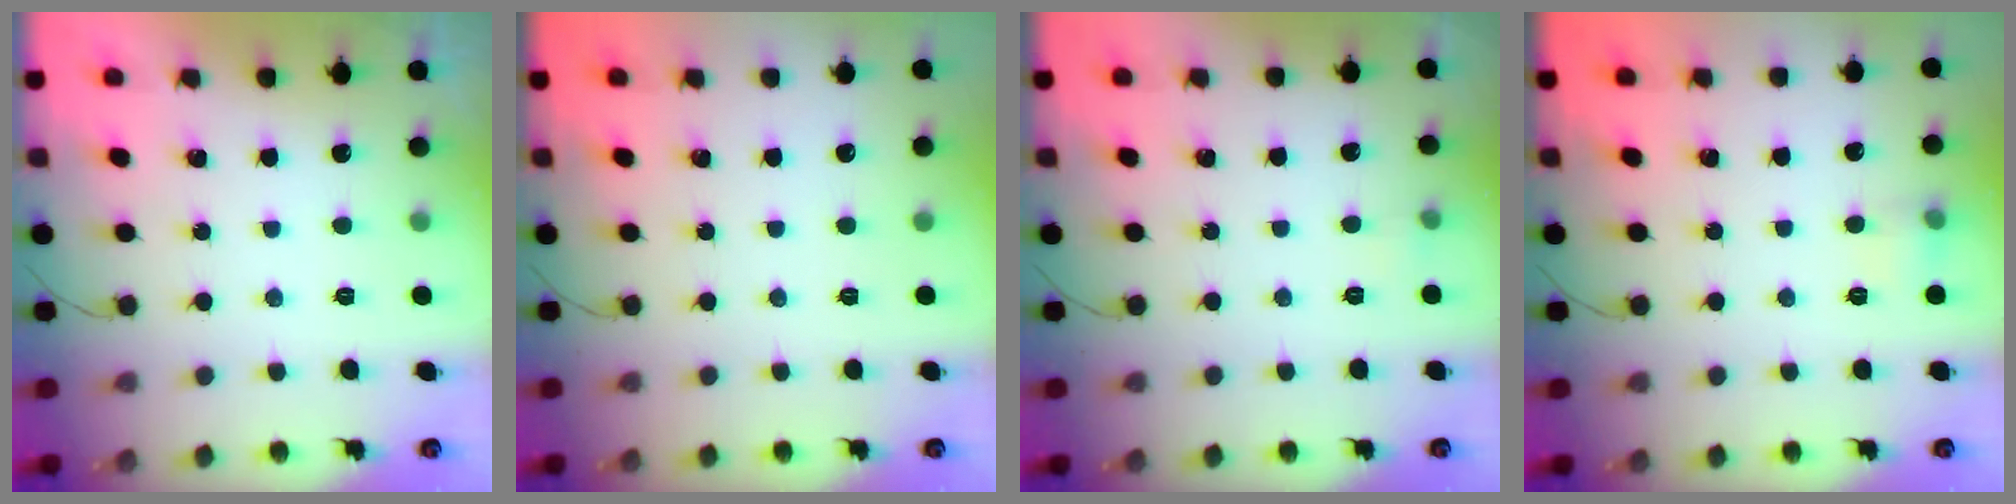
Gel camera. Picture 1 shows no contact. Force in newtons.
{"total": 0.0}
{"total": 2.5, "press": 2.3, "slide": 1.1}
{"total": 6.9, "press": 6.8, "slide": 1.3}